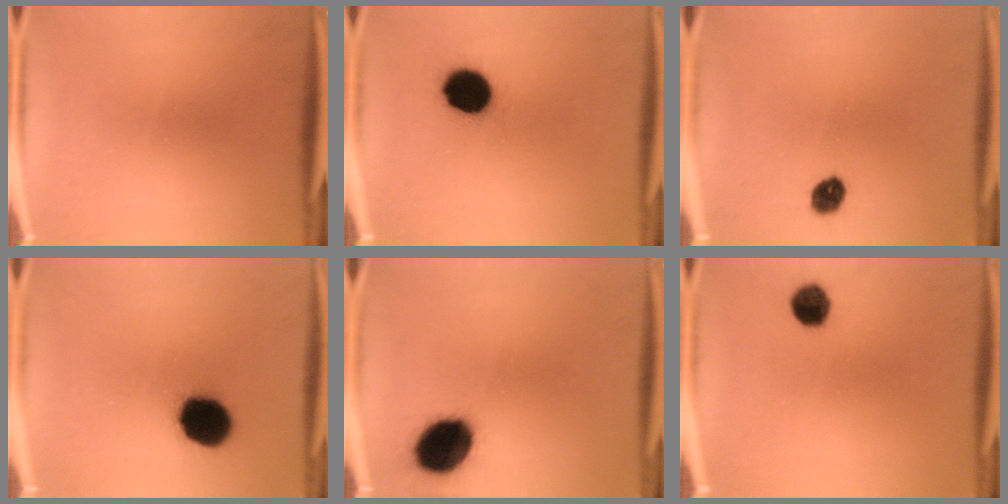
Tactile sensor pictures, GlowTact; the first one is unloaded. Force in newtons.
{"total": 12.3}
{"total": 4.0}
{"total": 14.1}
{"total": 13.9}
{"total": 5.5}